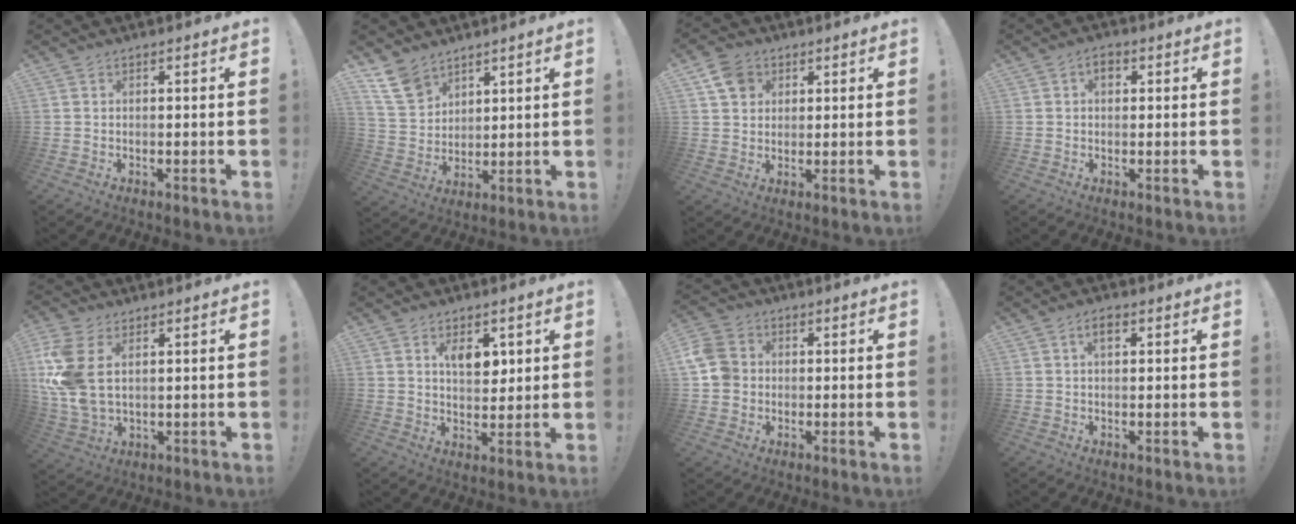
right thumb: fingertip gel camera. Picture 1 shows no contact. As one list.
[{"total": 11.8, "force": [8.0, 7.5, 4.3], "torque": [-0.083, -0.039, 0.162]}, {"total": 7.6, "force": [3.6, 6.1, 3.0], "torque": [-0.043, -0.012, 0.072]}, {"total": 3.4, "force": [0.9, 2.2, 2.4], "torque": [-0.034, 0.003, 0.014]}, {"total": 13.8, "force": [3.6, 8.3, 10.5], "torque": [-0.228, -0.014, 0.071]}, {"total": 7.1, "force": [3.2, 4.0, 4.8], "torque": [-0.069, -0.011, 0.054]}, {"total": 9.5, "force": [0.4, 8.5, 4.1], "torque": [-0.075, 0.011, 0.013]}, {"total": 2.9, "force": [1.2, 1.4, 2.3], "torque": [-0.035, 0.001, 0.016]}]